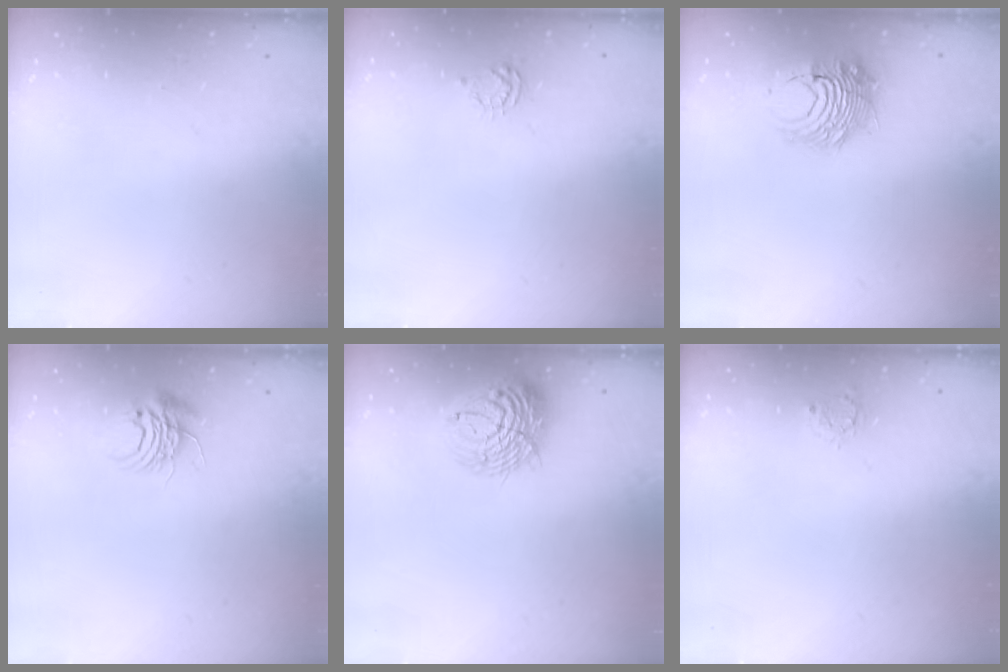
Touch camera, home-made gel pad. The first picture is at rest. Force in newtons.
{"total": 4.2, "press": 4.2, "slide": 0.6}
{"total": 10.4, "press": 10.4, "slide": 0.7}
{"total": 7.5, "press": 7.5, "slide": 0.4}
{"total": 13.9, "press": 13.8, "slide": 1.9}
{"total": 3.3, "press": 3.3, "slide": 0.2}